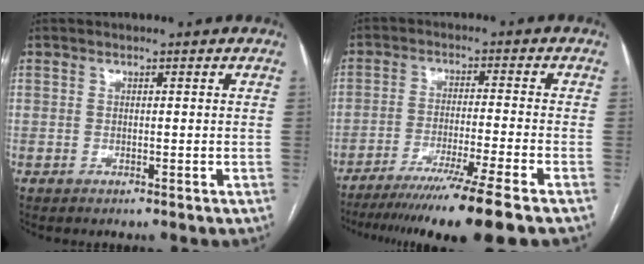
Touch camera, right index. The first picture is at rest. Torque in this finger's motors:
{"motor_torque": [0.55, -0.63, 0.71, 0.17]}